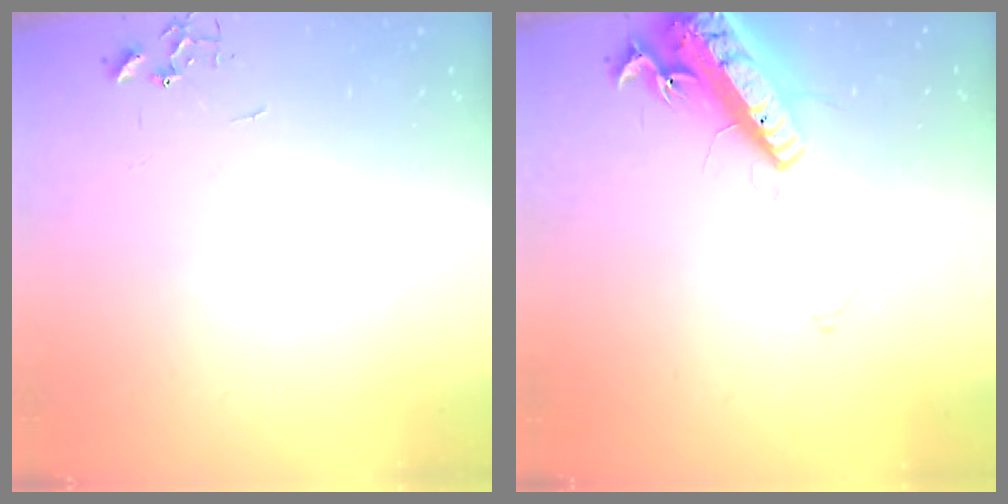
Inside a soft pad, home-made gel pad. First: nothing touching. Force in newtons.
{"total": 16.3, "press": 15.9, "slide": 3.8}